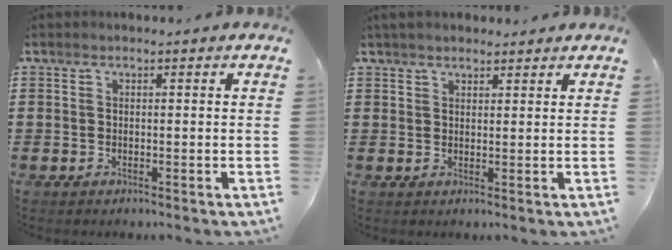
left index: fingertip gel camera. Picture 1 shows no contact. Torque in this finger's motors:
{"motor_torque": [1.12, -1.02, 0.04, 0.14]}